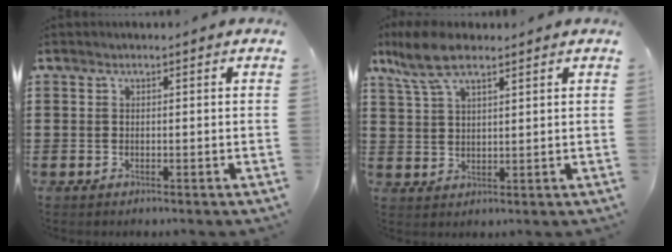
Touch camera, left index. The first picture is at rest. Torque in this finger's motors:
{"motor_torque": [0.75, -0.81, 0.29, 0.10]}